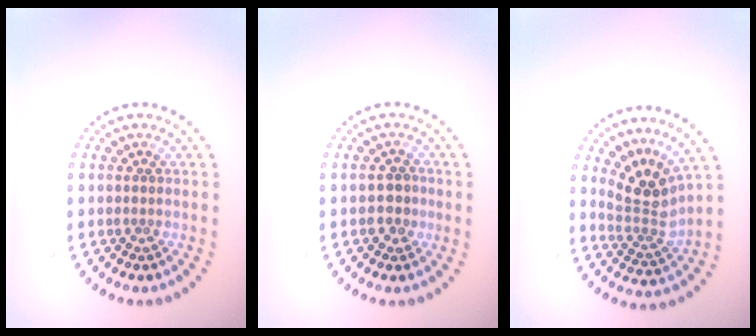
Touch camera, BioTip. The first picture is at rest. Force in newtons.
{"total": 1.8, "press": 1.7, "slide": 0.6}
{"total": 3.8, "press": 2.6, "slide": 2.8}